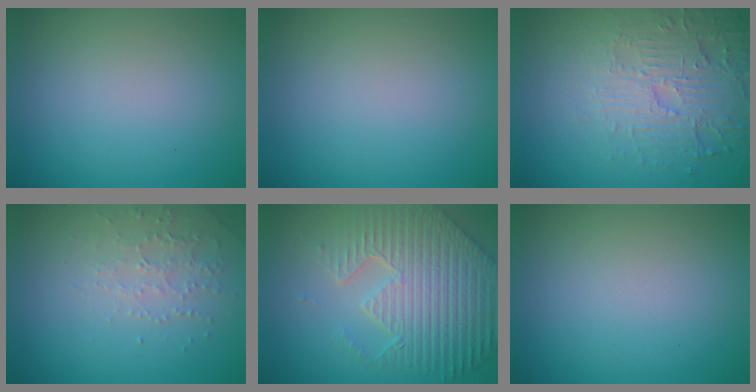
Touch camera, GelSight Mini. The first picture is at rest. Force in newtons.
{"total": 0.0}
{"total": 5.3, "press": 3.6, "slide": 3.8}
{"total": 2.2, "press": 2.1, "slide": 0.6}
{"total": 8.5, "press": 6.1, "slide": 5.8}
{"total": 0.0}